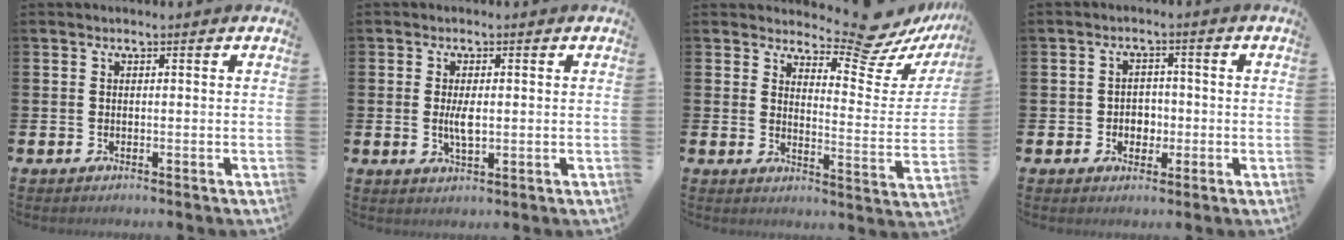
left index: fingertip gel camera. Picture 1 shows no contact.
{"total": 3.1, "force": [0.2, 1.2, 2.9], "torque": [-0.052, 0.001, 0.000]}
{"total": 9.8, "force": [8.9, 2.5, 3.2], "torque": [-0.046, -0.080, 0.154]}
{"total": 2.7, "force": [-0.6, 2.4, 1.2], "torque": [-0.017, 0.002, -0.019]}